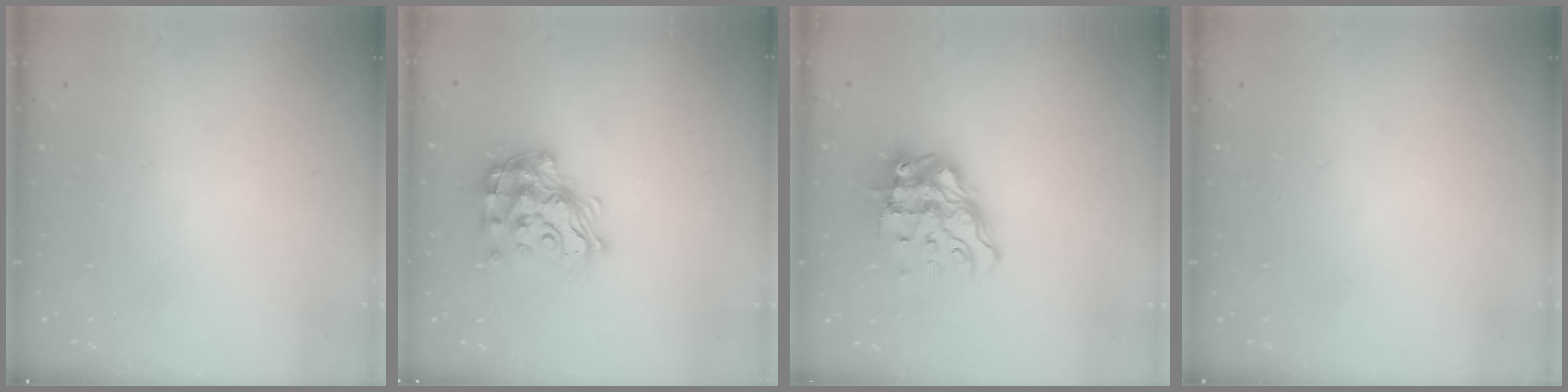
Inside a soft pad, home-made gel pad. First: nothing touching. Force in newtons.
{"total": 18.2, "press": 18.1, "slide": 1.2}
{"total": 11.9, "press": 11.8, "slide": 1.4}
{"total": 0.0}